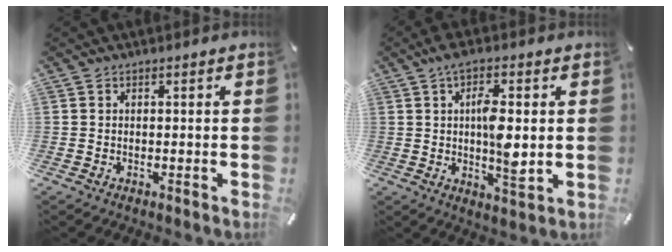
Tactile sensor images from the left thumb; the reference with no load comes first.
{"total": 9.6, "force": [1.4, 3.2, 9.0], "torque": [-0.156, -0.011, 0.017]}